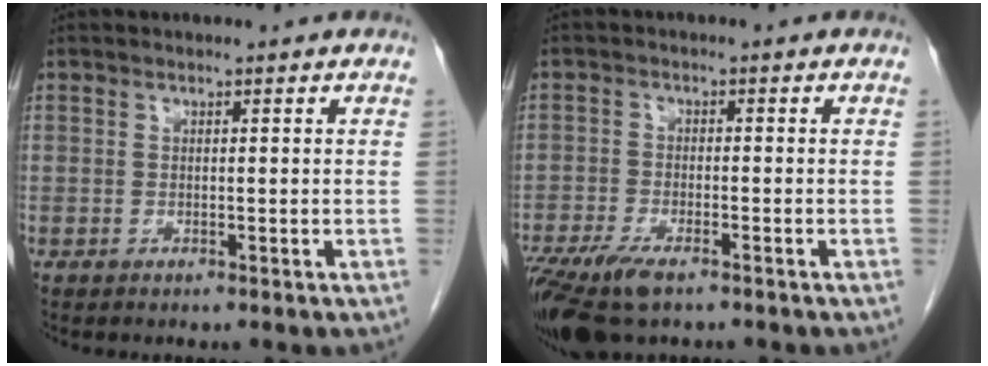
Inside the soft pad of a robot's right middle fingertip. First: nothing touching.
{"total": 9.3, "force": [-6.4, 2.8, 6.1], "torque": [-0.109, -0.020, -0.109]}